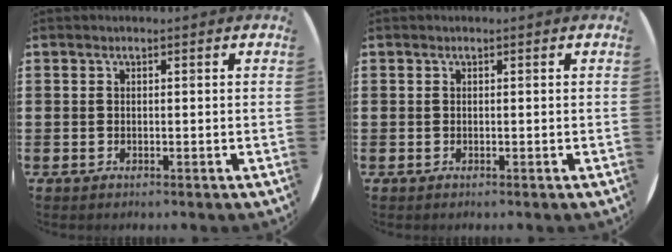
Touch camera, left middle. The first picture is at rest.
{"total": 0.0}